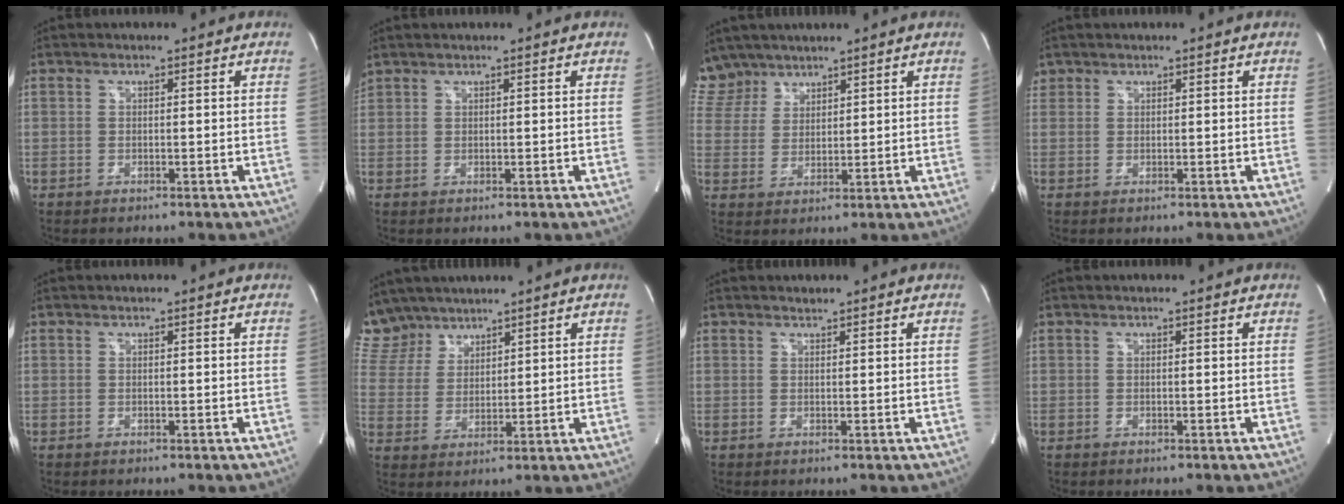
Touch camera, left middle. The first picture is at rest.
{"total": 1.4, "force": [1.4, 0.3, 0.4], "torque": [-0.020, 0.020, 0.032]}
{"total": 6.7, "force": [5.9, 3.2, -0.3], "torque": [0.005, 0.010, 0.125]}
{"total": 1.2, "force": [0.9, 0.9, 0.0], "torque": [0.007, 0.012, 0.014]}
{"total": 0.0}
{"total": 7.7, "force": [6.8, 3.5, 0.5], "torque": [-0.016, 0.013, 0.148]}
{"total": 0.5, "force": [0.5, 0.0, -0.1], "torque": [-0.008, -0.001, 0.010]}
{"total": 0.0}